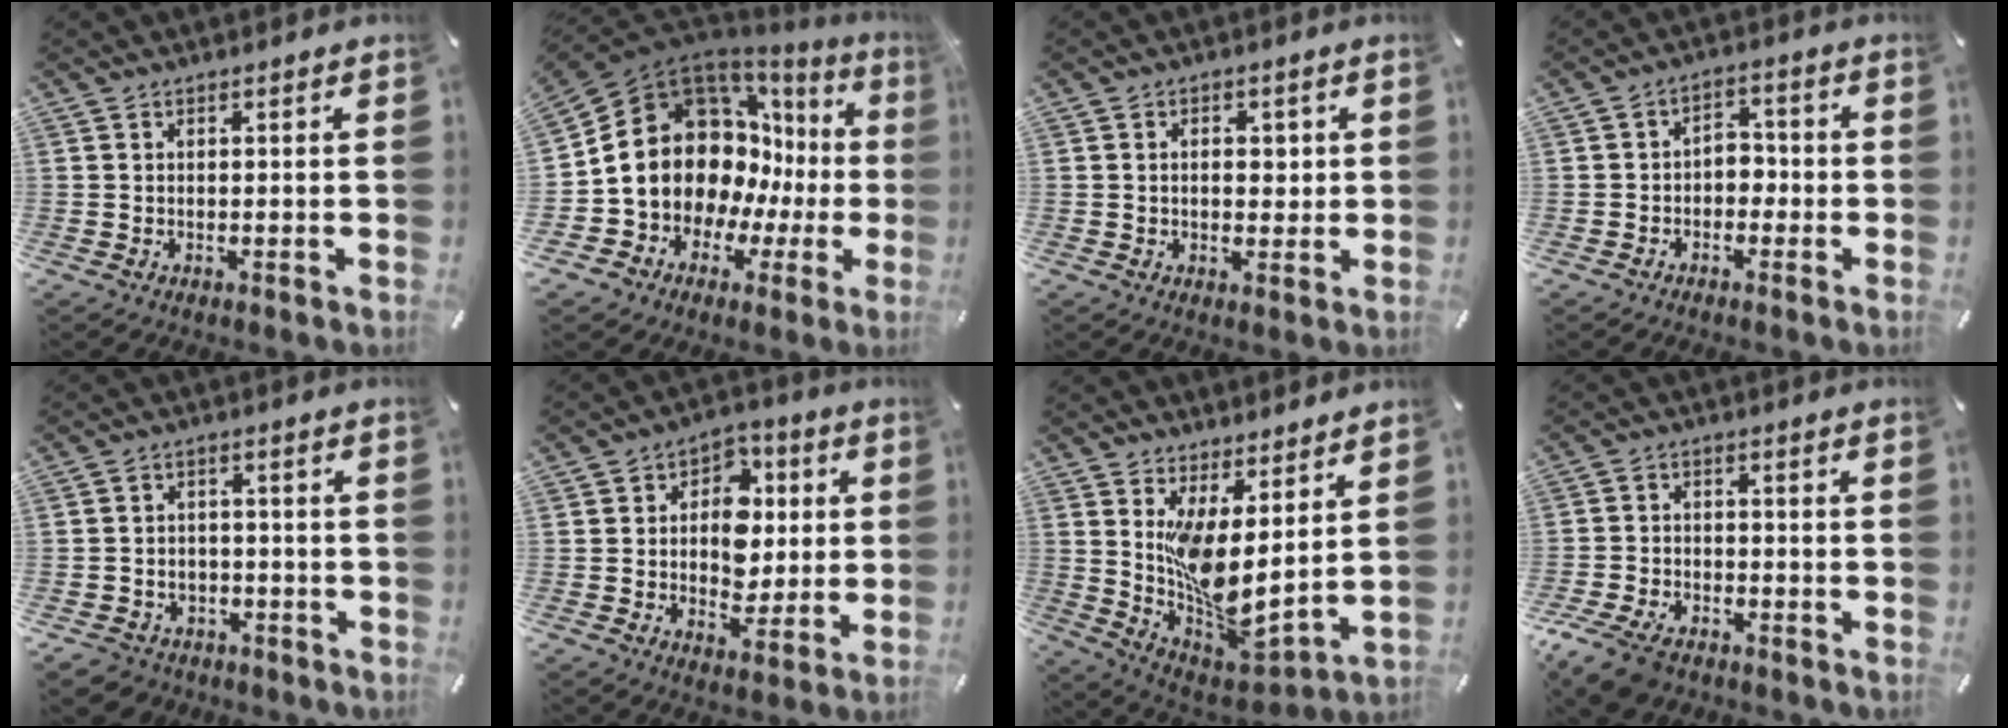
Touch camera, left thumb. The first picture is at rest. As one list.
[{"total": 17.6, "force": [3.1, 14.9, 9.0], "torque": [-0.155, -0.051, 0.081]}, {"total": 4.1, "force": [0.3, 2.9, 3.0], "torque": [-0.035, -0.001, -0.002]}, {"total": 3.9, "force": [-1.9, 2.8, 1.9], "torque": [-0.036, 0.018, -0.039]}, {"total": 4.9, "force": [-2.5, 4.1, 0.9], "torque": [-0.030, 0.012, -0.050]}, {"total": 10.2, "force": [0.6, 8.7, 5.3], "torque": [-0.069, -0.001, 0.012]}, {"total": 10.6, "force": [2.8, 4.8, 9.0], "torque": [-0.152, -0.069, 0.063]}, {"total": 7.5, "force": [-5.0, 4.3, 3.5], "torque": [-0.088, 0.013, -0.097]}]